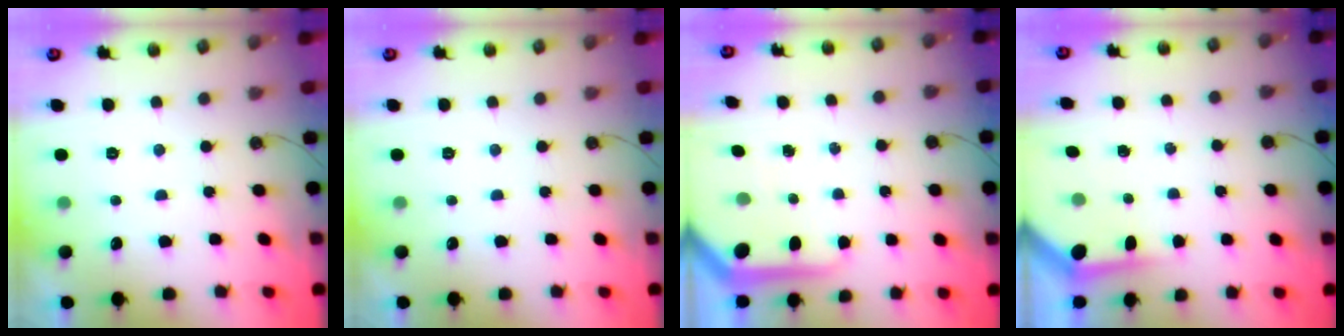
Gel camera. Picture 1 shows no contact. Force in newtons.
{"total": 0.0}
{"total": 7.2, "press": 7.2, "slide": 0.7}
{"total": 3.9, "press": 3.9, "slide": 0.4}